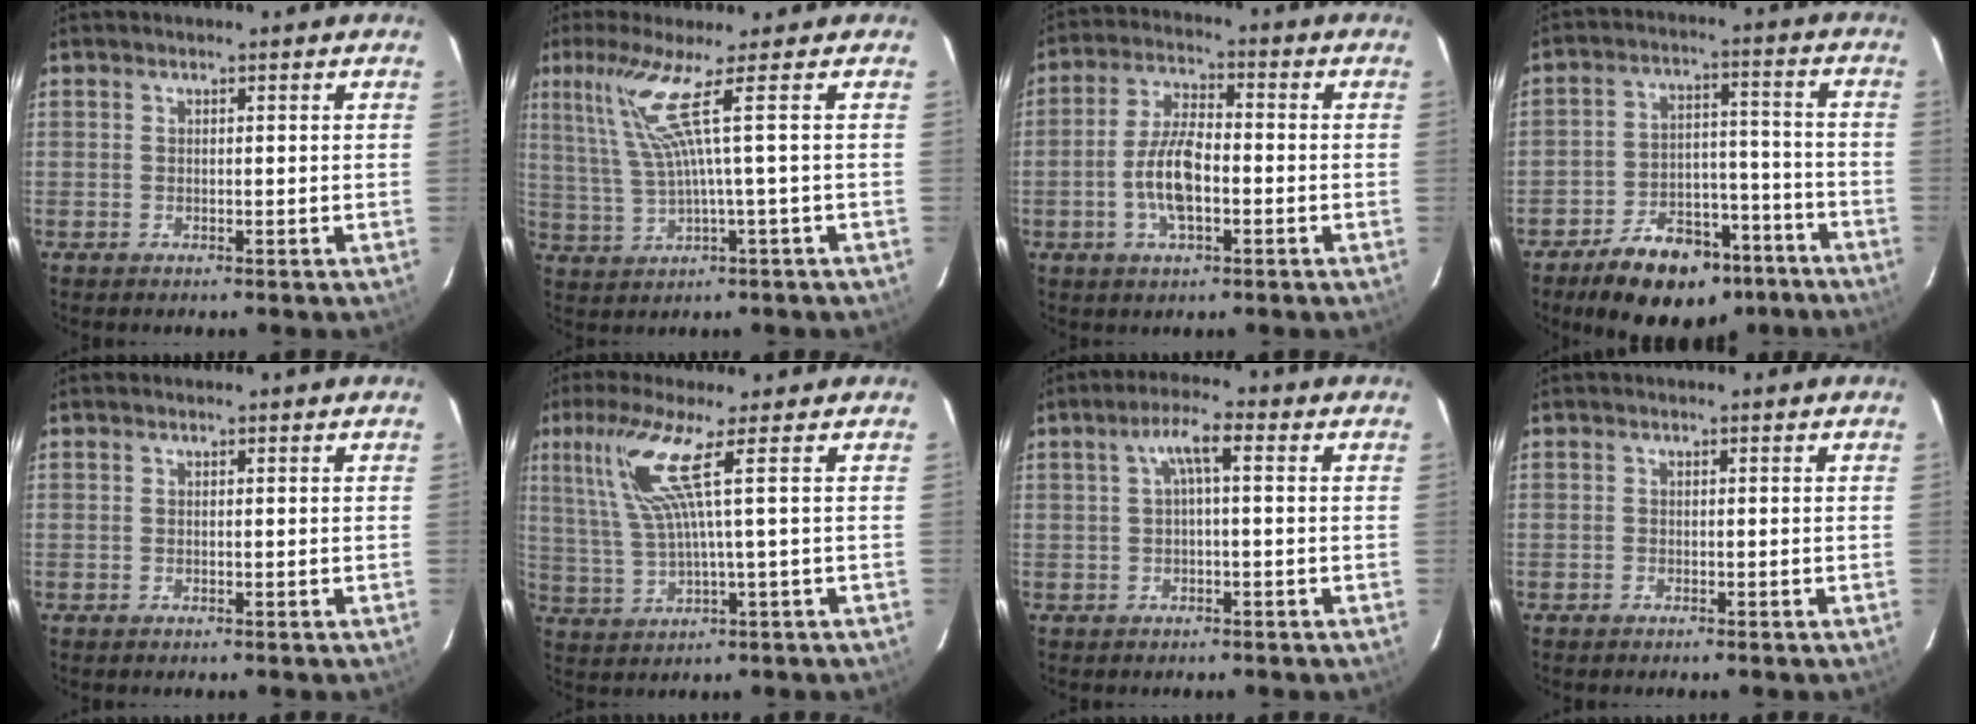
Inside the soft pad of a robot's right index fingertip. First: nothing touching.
{"total": 6.6, "force": [2.5, -2.2, 5.7], "torque": [-0.118, -0.008, 0.069]}
{"total": 8.7, "force": [-2.3, 3.3, 7.7], "torque": [-0.156, 0.007, -0.045]}
{"total": 16.2, "force": [-11.6, 8.8, 7.1], "torque": [-0.128, 0.033, -0.154]}
{"total": 0.0}
{"total": 7.8, "force": [3.0, -1.1, 7.1], "torque": [-0.152, -0.001, 0.075]}
{"total": 4.1, "force": [0.4, 0.8, 4.1], "torque": [-0.078, 0.013, 0.011]}
{"total": 0.5, "force": [-0.5, 0.2, 0.0], "torque": [-0.003, 0.001, -0.009]}